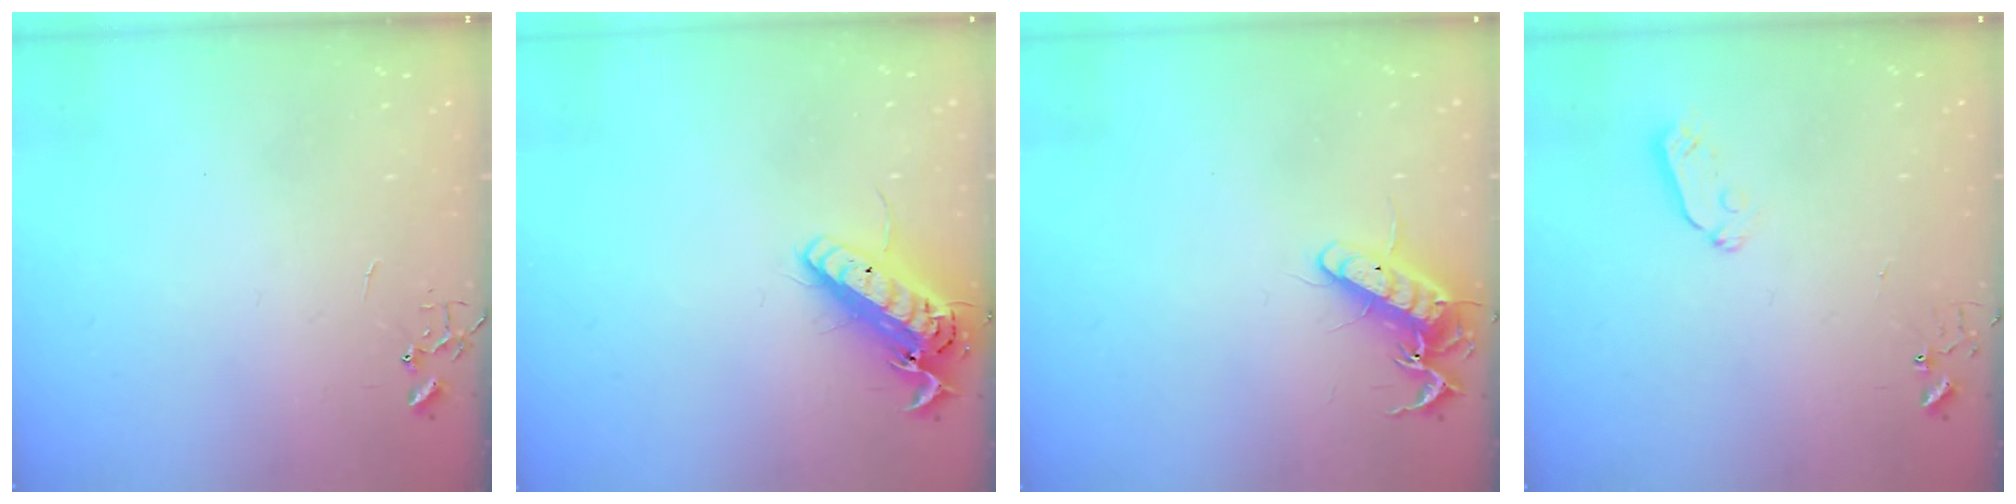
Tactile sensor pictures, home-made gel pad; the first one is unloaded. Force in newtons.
{"total": 15.0, "press": 14.7, "slide": 3.0}
{"total": 13.7, "press": 13.6, "slide": 1.5}
{"total": 3.7, "press": 3.7, "slide": 0.5}